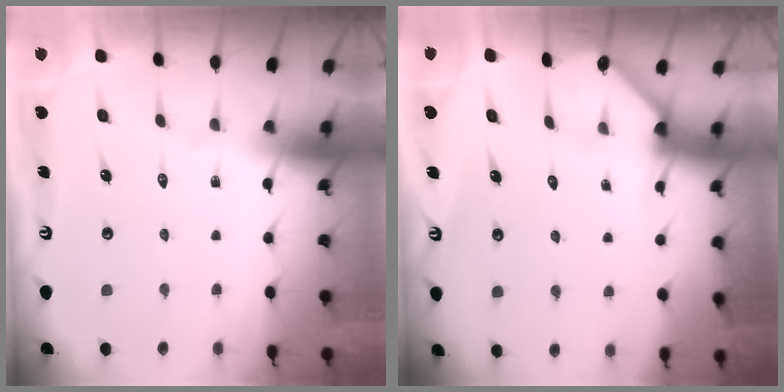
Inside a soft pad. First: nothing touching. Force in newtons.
{"total": 2.0, "press": 2.0, "slide": 0.1}